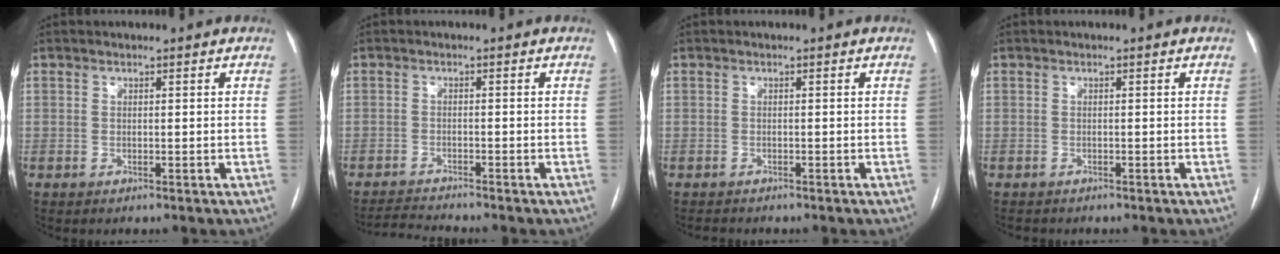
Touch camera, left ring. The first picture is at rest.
{"total": 3.1, "force": [-2.9, -1.1, 0.0], "torque": [-0.005, -0.020, -0.052]}
{"total": 1.6, "force": [-1.5, 0.4, 0.4], "torque": [-0.007, -0.005, -0.018]}
{"total": 1.6, "force": [-1.4, 0.6, 0.4], "torque": [-0.009, -0.004, -0.016]}